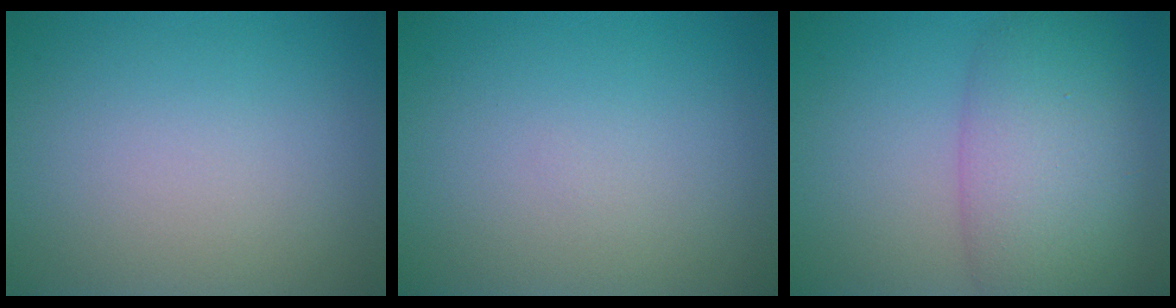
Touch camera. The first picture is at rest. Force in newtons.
{"total": 0.0}
{"total": 7.6, "press": 7.6, "slide": 0.6}